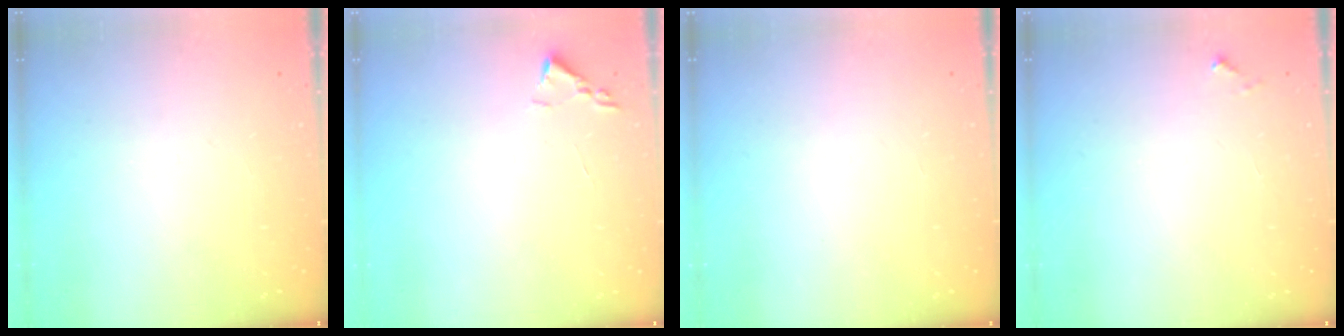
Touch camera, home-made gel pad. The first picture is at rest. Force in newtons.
{"total": 1.8, "press": 1.7, "slide": 0.2}
{"total": 1.5, "press": 1.5, "slide": 0.1}
{"total": 4.2, "press": 4.2, "slide": 0.1}